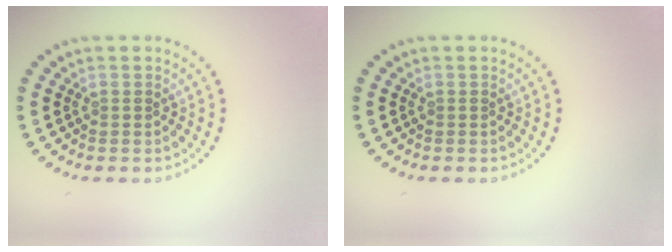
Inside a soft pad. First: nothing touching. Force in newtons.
{"total": 0.0}